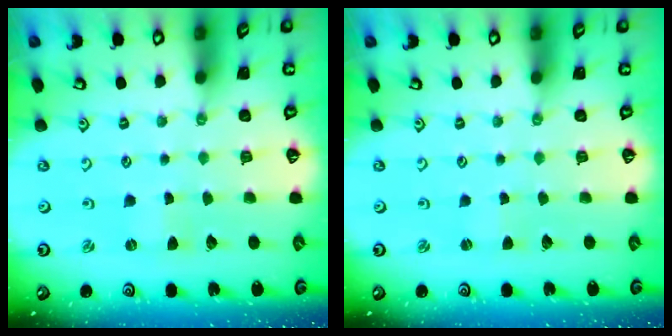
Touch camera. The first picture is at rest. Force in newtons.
{"total": 0.0}